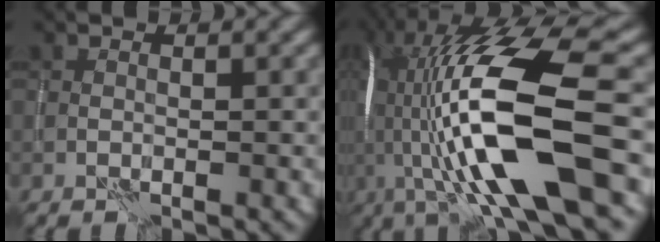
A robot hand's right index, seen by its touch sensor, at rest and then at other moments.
{"total": 16.5, "force": [-1.3, 4.4, 15.9], "torque": [-0.301, 0.022, -0.020]}